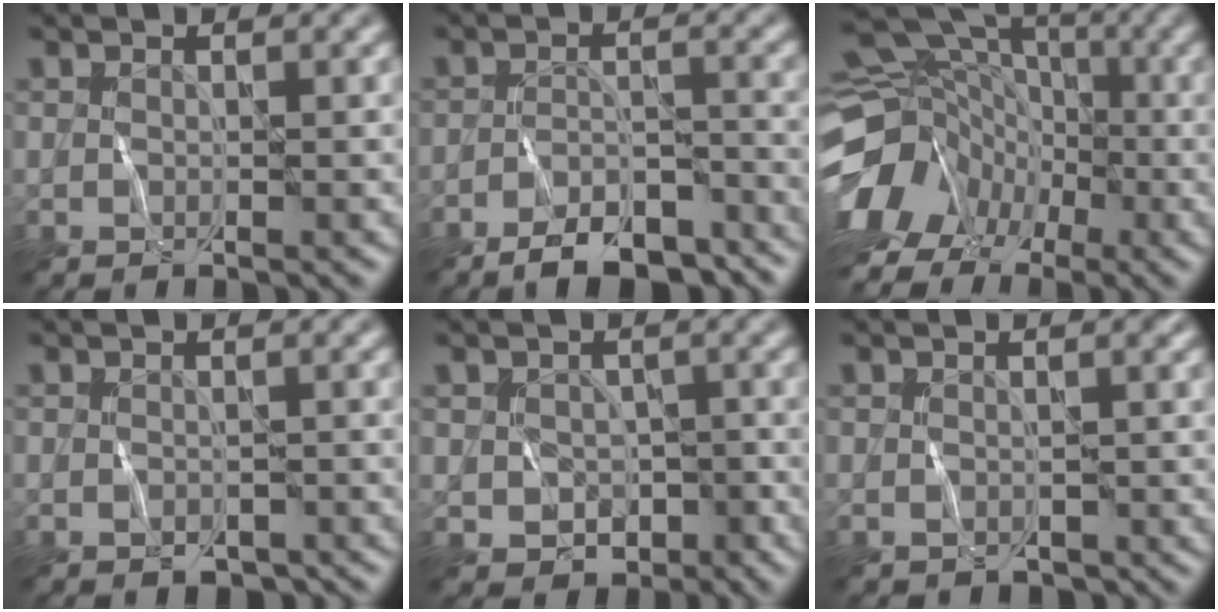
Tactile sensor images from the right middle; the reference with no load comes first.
{"total": 6.6, "force": [-5.3, 2.2, 3.3], "torque": [-0.043, -0.005, -0.085]}
{"total": 13.9, "force": [-5.9, 11.3, 5.6], "torque": [-0.132, -0.020, -0.106]}
{"total": 1.5, "force": [-1.0, 0.8, 0.7], "torque": [-0.009, -0.008, -0.011]}
{"total": 3.4, "force": [-1.3, 2.8, 1.5], "torque": [-0.018, -0.003, -0.017]}
{"total": 1.3, "force": [-0.6, 0.9, 0.6], "torque": [-0.003, -0.008, -0.004]}